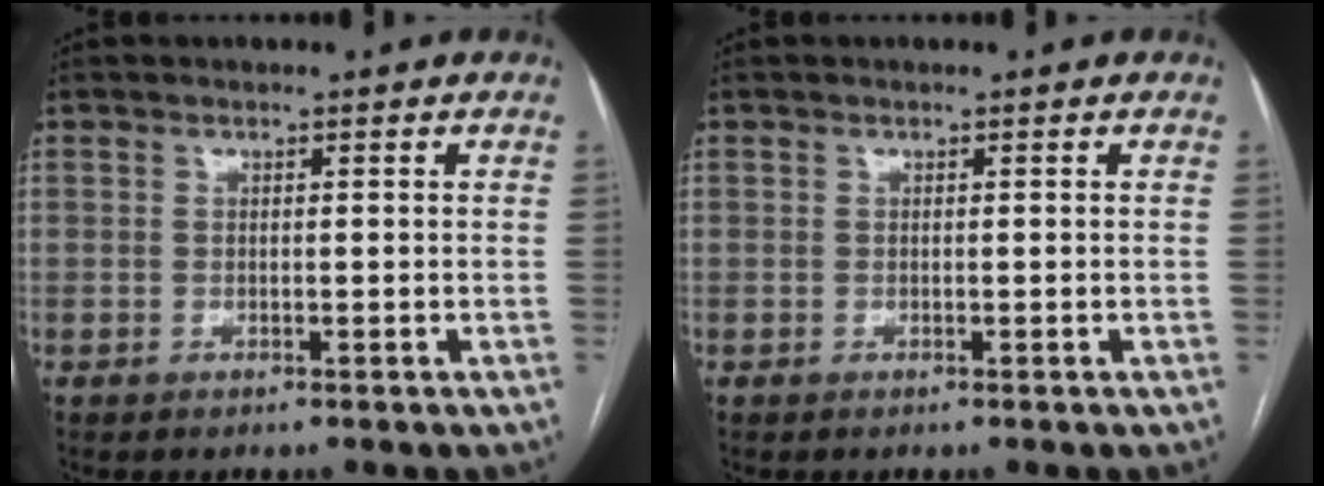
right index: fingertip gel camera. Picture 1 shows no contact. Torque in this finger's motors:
{"motor_torque": [0.00, 0.00, 0.00, 0.00]}